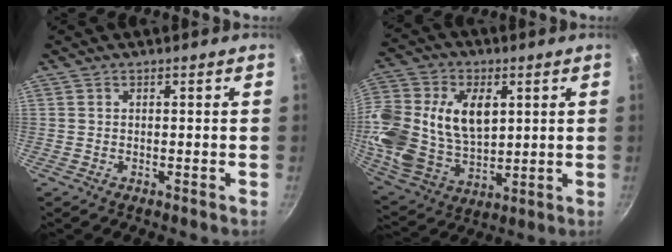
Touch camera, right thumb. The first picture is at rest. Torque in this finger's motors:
{"motor_torque": [1.41, 2.01, 1.08, 0.33, 0.22]}